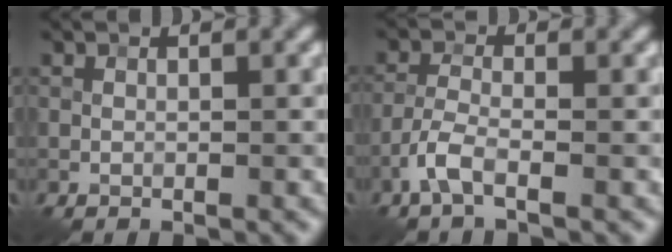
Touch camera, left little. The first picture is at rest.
{"total": 2.6, "force": [-1.6, 0.6, 1.9], "torque": [-0.046, 0.003, -0.041]}